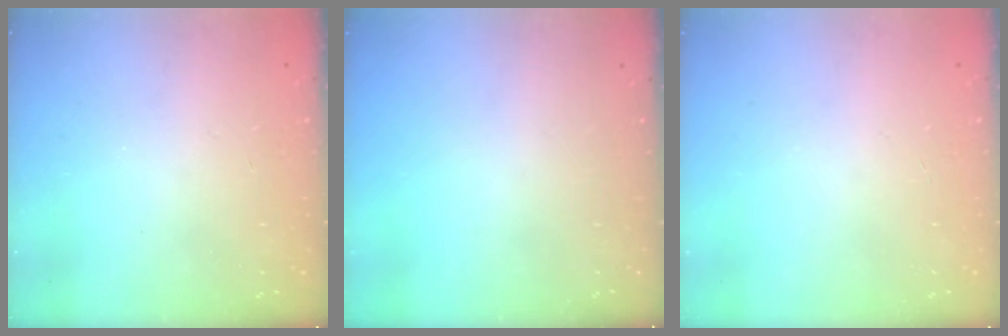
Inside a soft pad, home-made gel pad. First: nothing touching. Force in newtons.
{"total": 0.0}
{"total": 0.0}